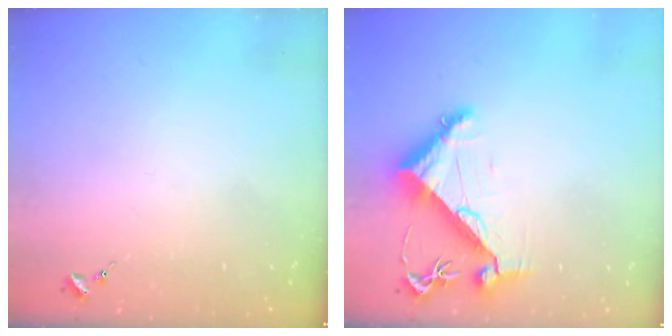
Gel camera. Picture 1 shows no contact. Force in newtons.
{"total": 7.9, "press": 7.8, "slide": 1.0}